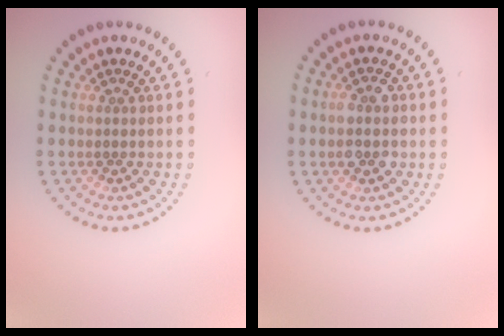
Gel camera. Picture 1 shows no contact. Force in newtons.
{"total": 2.6, "press": 2.6, "slide": 0.3}